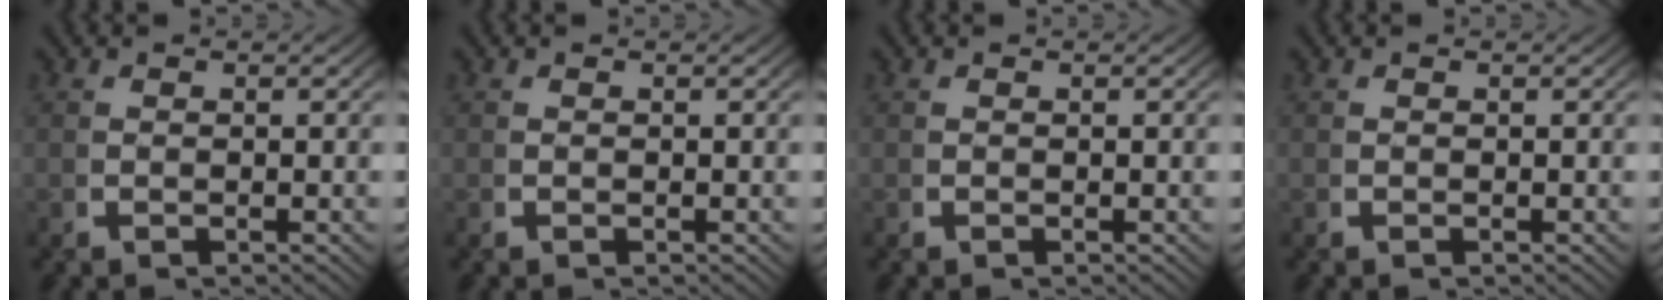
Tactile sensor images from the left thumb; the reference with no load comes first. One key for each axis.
{"total": 0.0}
{"total": 0.0}
{"total": 0.0}